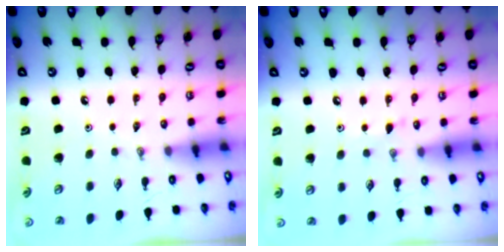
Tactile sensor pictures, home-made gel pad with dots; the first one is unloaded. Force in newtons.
{"total": 5.8, "press": 5.8, "slide": 0.5}